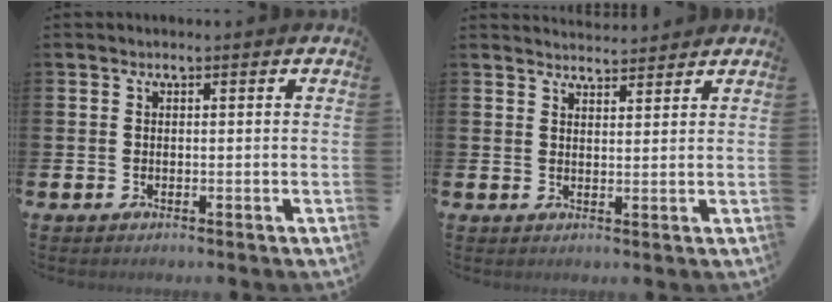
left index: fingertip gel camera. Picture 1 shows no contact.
{"total": 3.0, "force": [3.0, 0.3, -0.1], "torque": [0.004, -0.019, 0.053]}